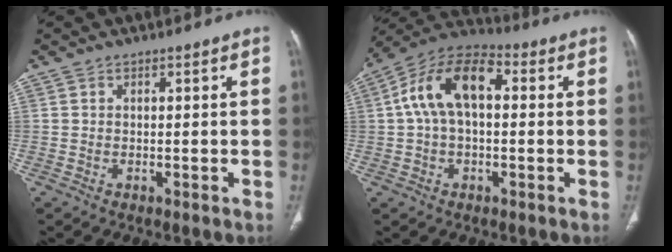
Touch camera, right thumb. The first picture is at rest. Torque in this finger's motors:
{"motor_torque": [0.24, 0.25, 0.46, -0.29, 0.22]}